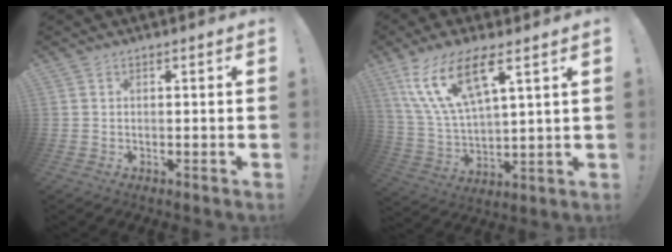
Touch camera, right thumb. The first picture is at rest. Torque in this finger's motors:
{"motor_torque": [0.32, 1.11, 0.34, 0.38, 0.61]}